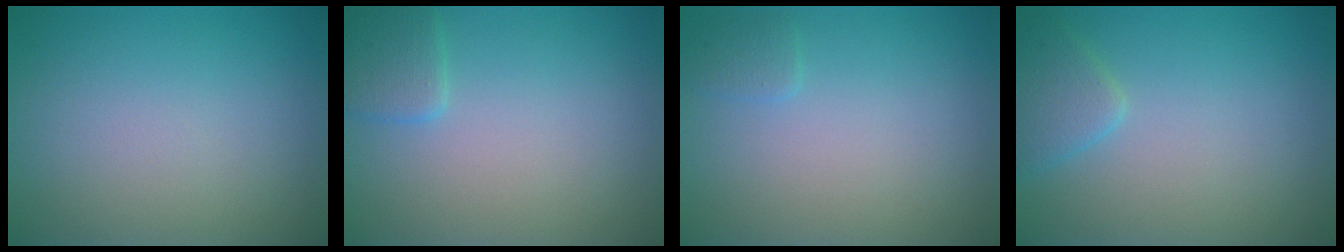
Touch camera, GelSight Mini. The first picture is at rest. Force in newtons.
{"total": 1.8, "press": 1.8, "slide": 0.1}
{"total": 0.9, "press": 0.9, "slide": 0.1}
{"total": 2.1, "press": 2.1, "slide": 0.1}